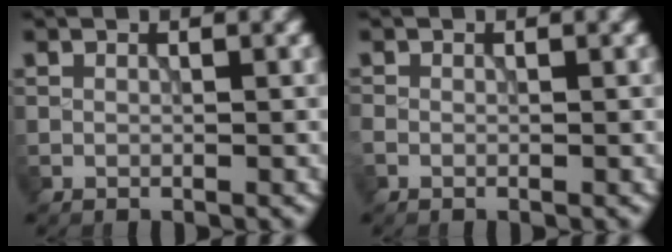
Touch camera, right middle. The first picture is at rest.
{"total": 0.5, "force": [-0.4, 0.3, 0.2], "torque": [-0.006, -0.002, -0.008]}